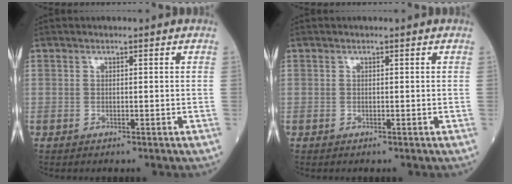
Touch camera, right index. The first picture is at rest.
{"total": 0.0}